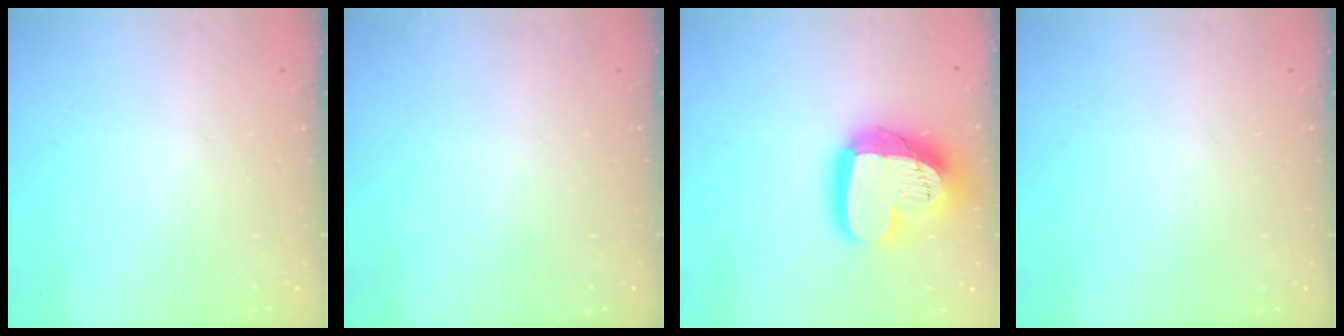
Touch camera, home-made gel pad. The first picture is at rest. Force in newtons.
{"total": 0.0}
{"total": 24.2, "press": 24.1, "slide": 1.8}
{"total": 0.0}